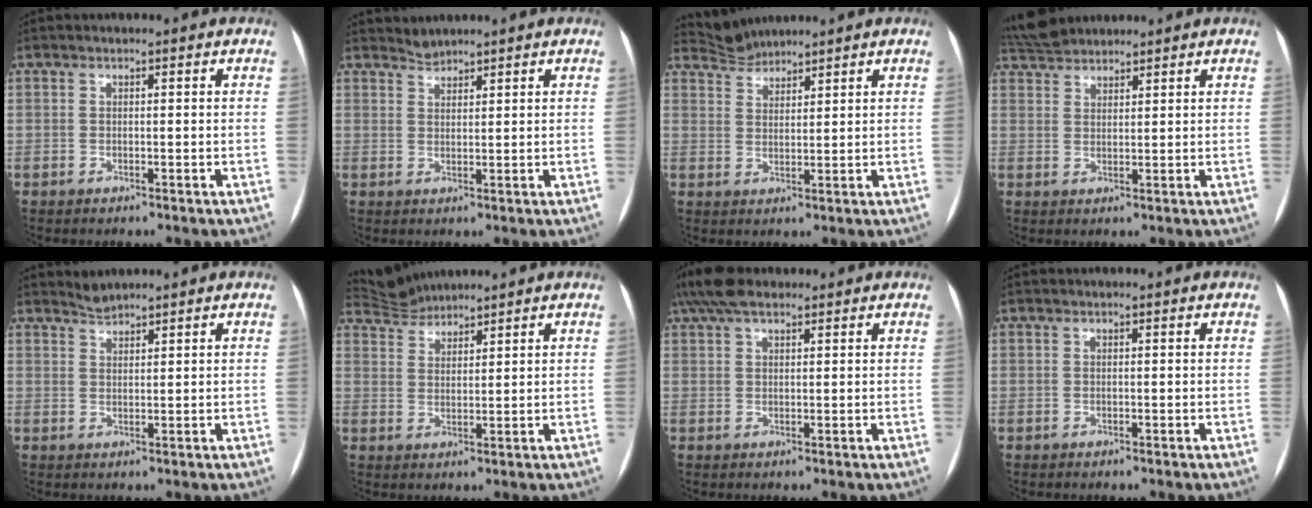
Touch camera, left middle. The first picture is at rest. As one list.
[{"total": 1.7, "force": [1.6, 0.0, -0.4], "torque": [0.003, 0.005, 0.034]}, {"total": 4.2, "force": [4.1, 0.4, -0.7], "torque": [0.006, 0.013, 0.083]}, {"total": 5.3, "force": [5.1, 1.1, 0.7], "torque": [-0.020, 0.030, 0.098]}, {"total": 1.8, "force": [1.7, -0.1, -0.2], "torque": [-0.001, 0.004, 0.038]}, {"total": 4.5, "force": [4.5, 0.2, -0.5], "torque": [-0.001, 0.018, 0.091]}, {"total": 6.3, "force": [4.8, 2.2, 3.4], "torque": [-0.072, 0.036, 0.092]}, {"total": 0.0}]